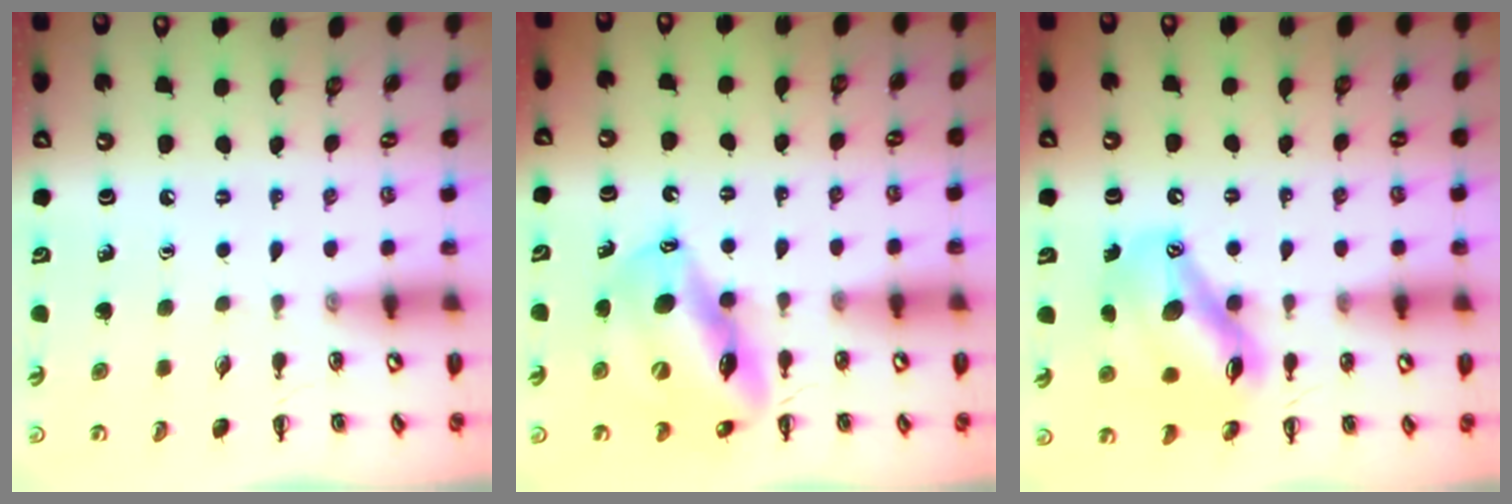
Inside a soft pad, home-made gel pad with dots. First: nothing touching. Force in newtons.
{"total": 14.8, "press": 14.2, "slide": 4.2}
{"total": 12.6, "press": 12.2, "slide": 3.3}